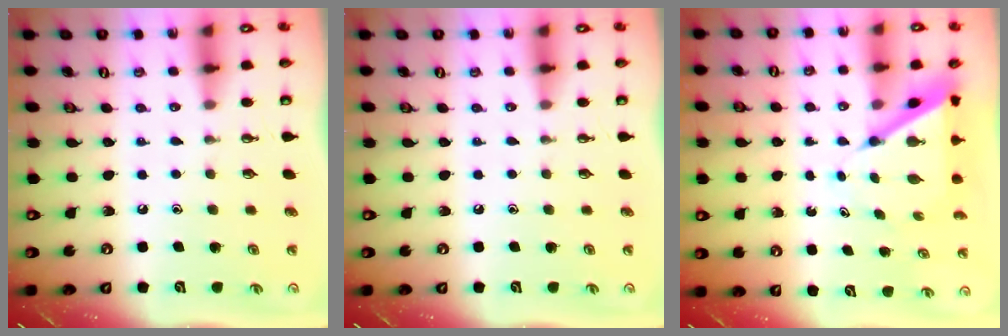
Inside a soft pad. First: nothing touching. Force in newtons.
{"total": 0.0}
{"total": 7.0, "press": 7.0, "slide": 0.6}